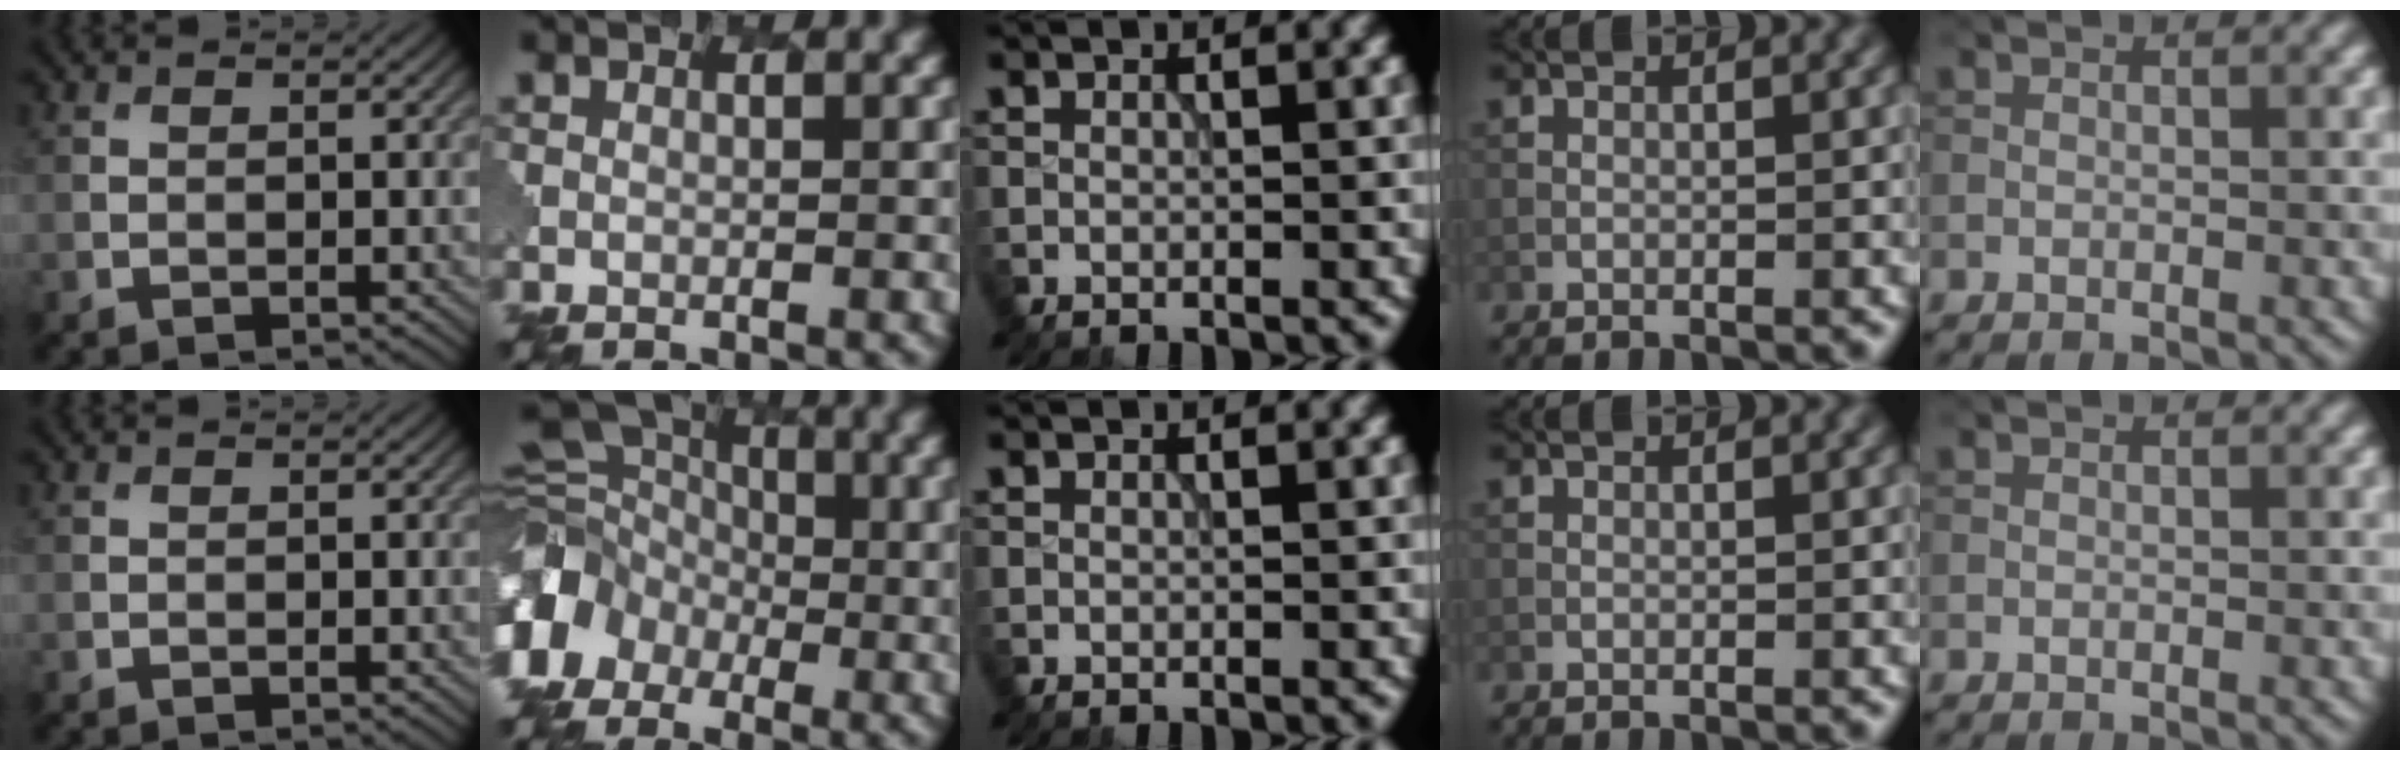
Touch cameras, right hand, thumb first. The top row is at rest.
{"index": {"total": 8.1, "force": [-2.4, 6.7, 3.8], "torque": [-0.063, -0.009, -0.054]}}